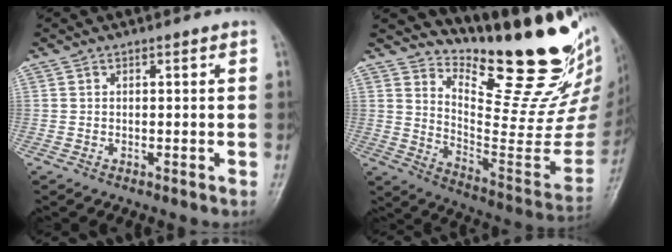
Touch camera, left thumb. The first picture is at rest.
{"total": 24.4, "force": [19.5, 6.8, 13.0], "torque": [-0.144, -0.164, 0.282]}